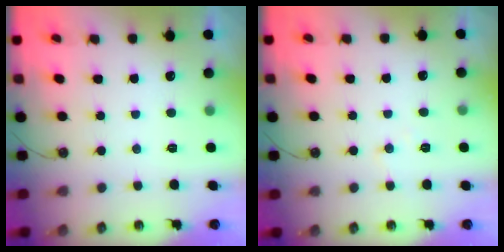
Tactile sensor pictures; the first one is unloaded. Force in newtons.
{"total": 5.1, "press": 5.0, "slide": 0.8}